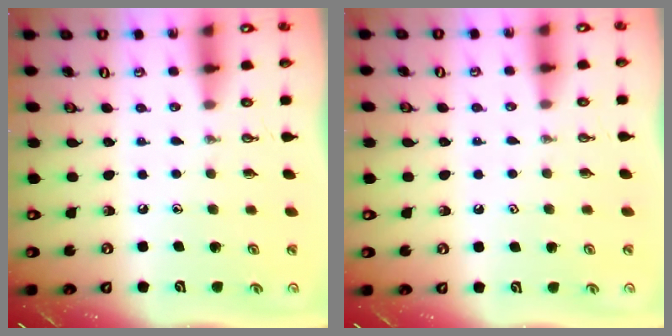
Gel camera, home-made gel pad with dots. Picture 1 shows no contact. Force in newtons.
{"total": 0.8, "press": 0.2, "slide": 0.7}